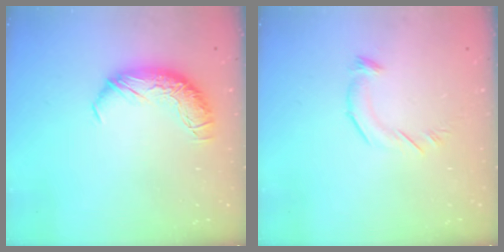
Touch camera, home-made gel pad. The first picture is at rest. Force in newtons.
{"total": 5.5, "press": 5.5, "slide": 0.3}